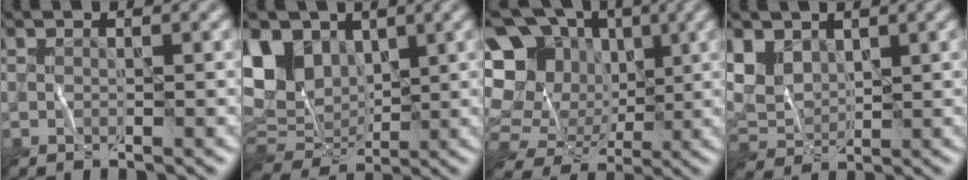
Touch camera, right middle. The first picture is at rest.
{"total": 10.9, "force": [2.5, 8.0, 7.0], "torque": [-0.153, 0.010, 0.044]}
{"total": 17.0, "force": [2.4, 15.1, 7.4], "torque": [-0.197, 0.038, 0.029]}
{"total": 3.8, "force": [1.8, 2.8, 1.8], "torque": [-0.047, -0.002, 0.038]}